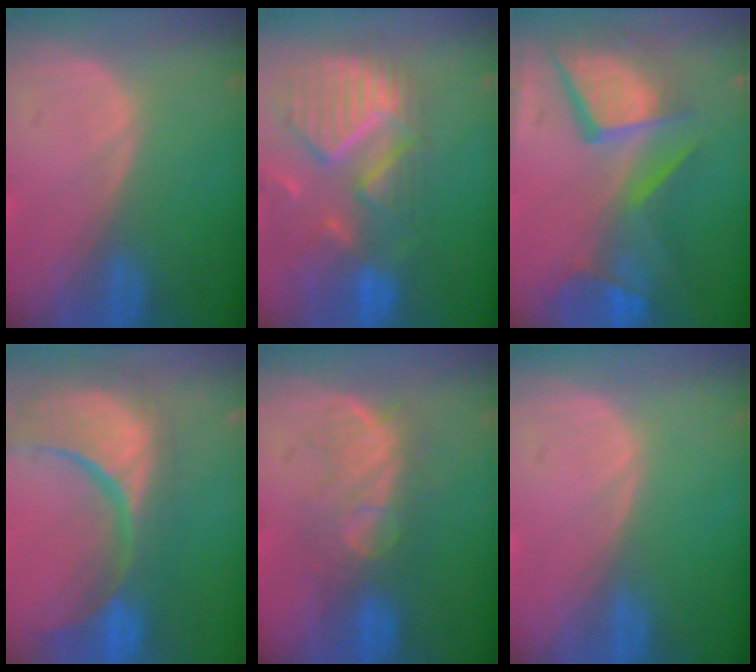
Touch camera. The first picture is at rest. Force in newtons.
{"total": 12.0, "press": 10.4, "slide": 6.0}
{"total": 12.4, "press": 10.2, "slide": 7.1}
{"total": 15.5, "press": 12.2, "slide": 9.6}
{"total": 7.6, "press": 7.3, "slide": 2.1}
{"total": 0.0}